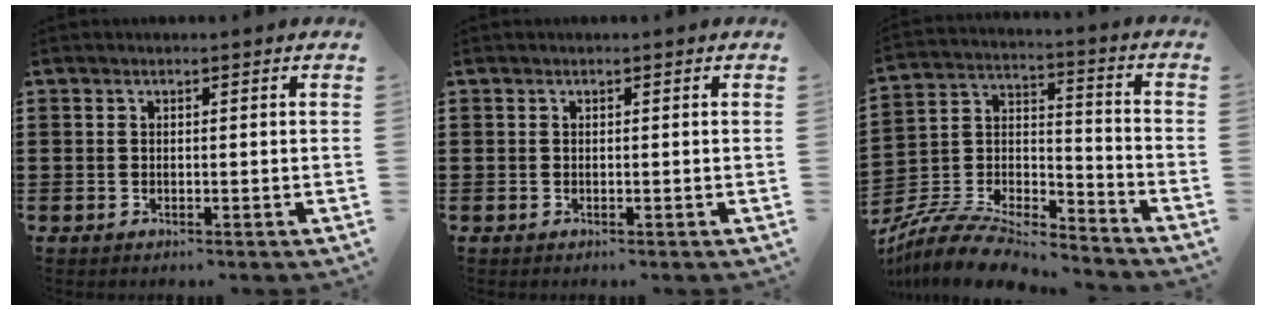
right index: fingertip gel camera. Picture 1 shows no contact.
{"total": 0.0}
{"total": 8.7, "force": [-8.2, 1.7, 2.3], "torque": [-0.056, 0.001, -0.164]}